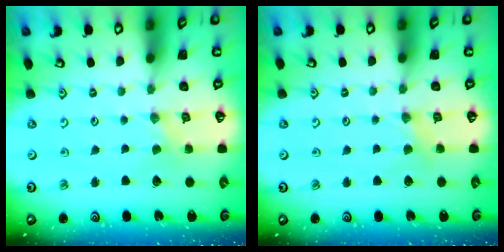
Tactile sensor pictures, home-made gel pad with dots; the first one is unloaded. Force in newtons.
{"total": 2.0, "press": 2.0, "slide": 0.4}